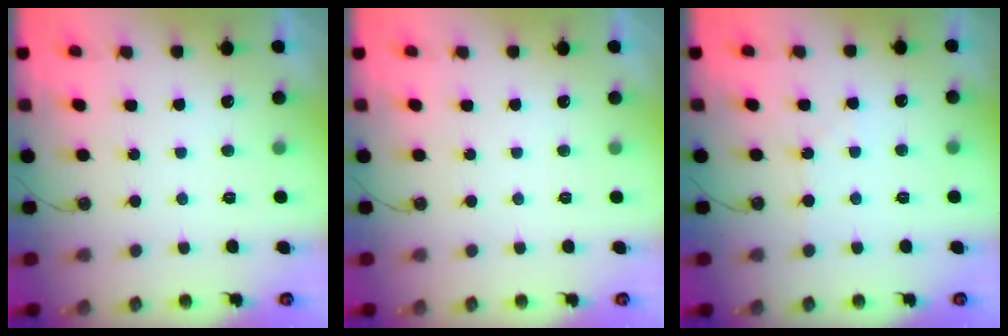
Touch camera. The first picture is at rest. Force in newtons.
{"total": 0.0}
{"total": 2.8, "press": 2.8, "slide": 0.6}